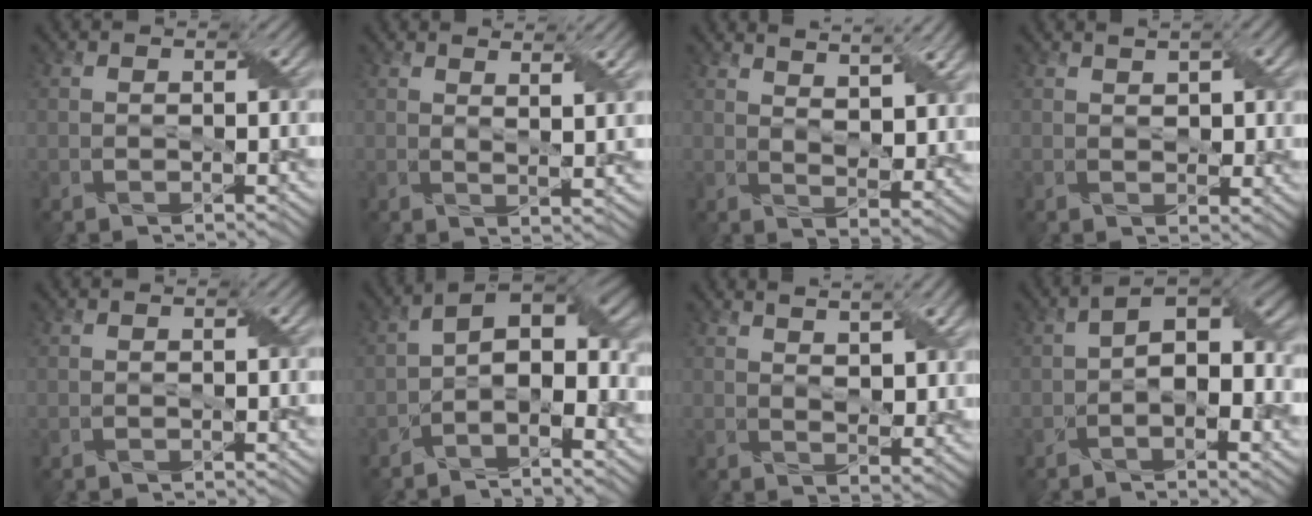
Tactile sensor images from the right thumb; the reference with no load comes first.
{"total": 3.5, "force": [2.2, 0.4, 2.7], "torque": [-0.057, -0.003, 0.041]}
{"total": 7.7, "force": [5.3, 2.5, 5.1], "torque": [-0.089, -0.003, 0.086]}
{"total": 2.8, "force": [1.3, 1.5, 1.9], "torque": [-0.034, -0.002, 0.030]}
{"total": 0.0}
{"total": 8.6, "force": [-2.7, 4.1, 7.1], "torque": [-0.111, 0.003, -0.055]}
{"total": 5.6, "force": [3.4, 1.9, 4.0], "torque": [-0.066, -0.005, 0.065]}
{"total": 8.5, "force": [-1.4, 4.0, 7.3], "torque": [-0.120, 0.002, -0.023]}